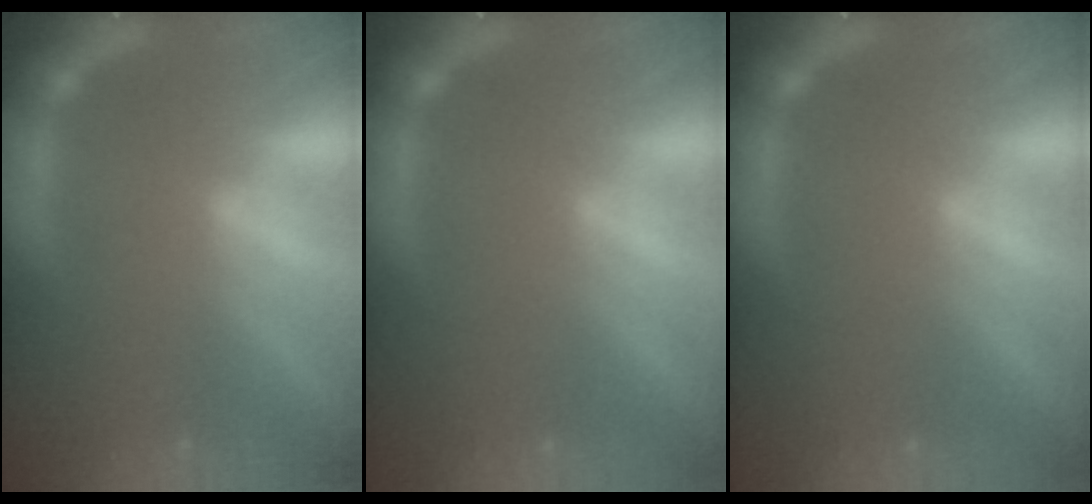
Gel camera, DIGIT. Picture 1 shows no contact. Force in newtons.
{"total": 0.0}
{"total": 0.0}